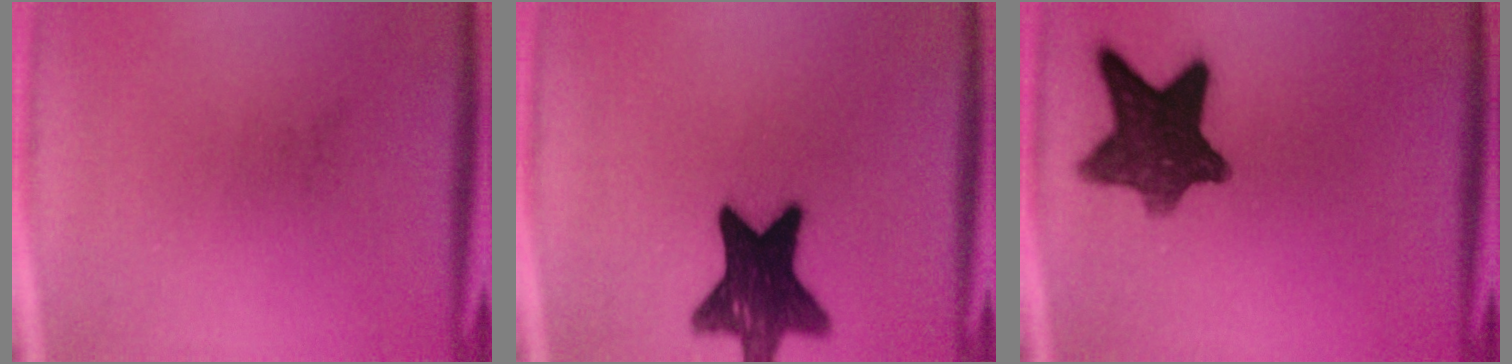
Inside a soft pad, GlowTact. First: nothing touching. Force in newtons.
{"total": 14.5}
{"total": 11.3}